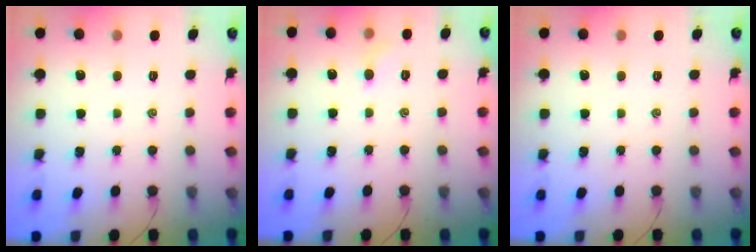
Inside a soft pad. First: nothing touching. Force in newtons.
{"total": 4.7, "press": 4.5, "slide": 1.5}
{"total": 0.0}